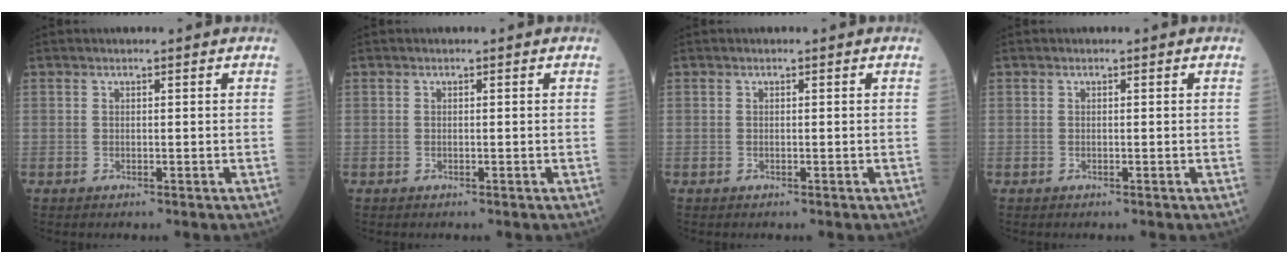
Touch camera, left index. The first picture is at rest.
{"total": 0.0}
{"total": 0.0}
{"total": 0.0}